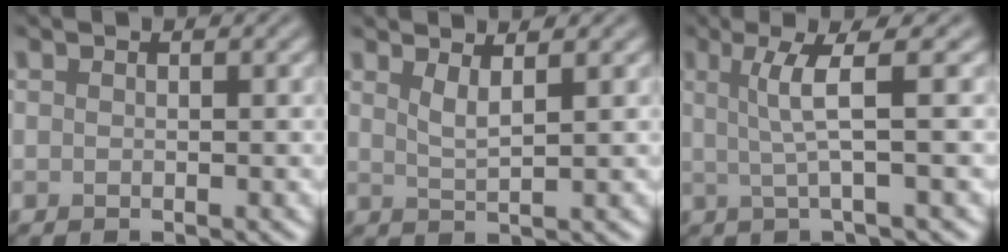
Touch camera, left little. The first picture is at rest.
{"total": 2.0, "force": [1.2, 0.5, 1.4], "torque": [-0.022, -0.003, 0.021]}
{"total": 3.9, "force": [0.6, 0.5, 3.8], "torque": [-0.071, 0.002, 0.013]}